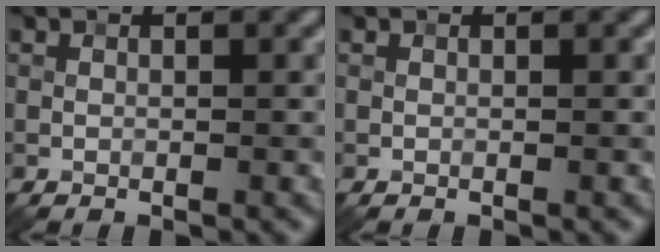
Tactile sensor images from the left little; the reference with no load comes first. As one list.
[{"total": 0.0}]